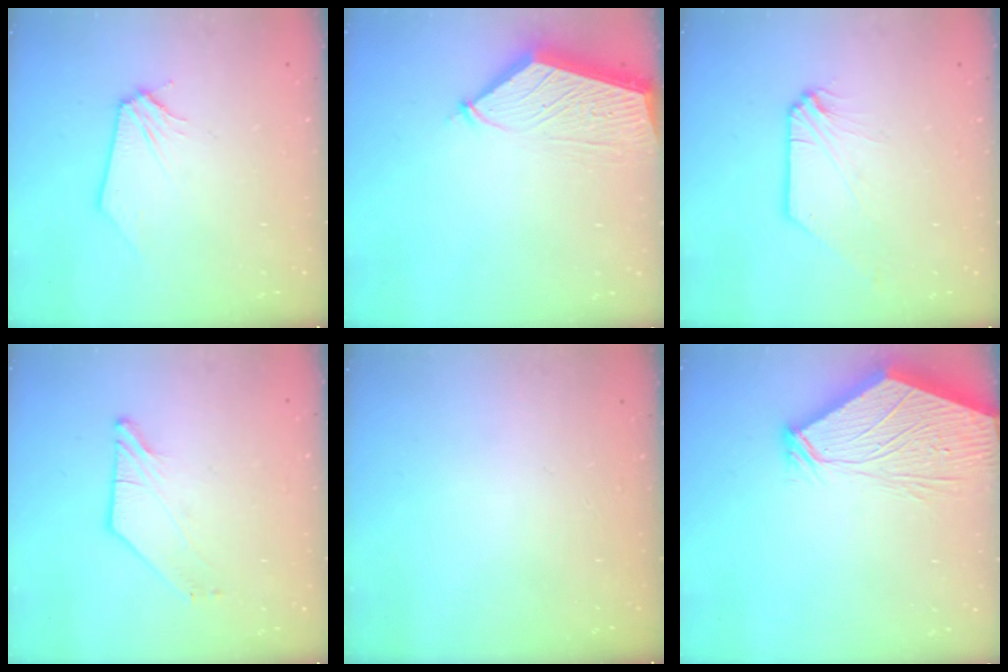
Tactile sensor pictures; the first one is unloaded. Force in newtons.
{"total": 5.8, "press": 5.8, "slide": 0.4}
{"total": 0.0}
{"total": 3.9, "press": 3.9, "slide": 0.2}
{"total": 0.0}
{"total": 8.7, "press": 8.6, "slide": 1.4}